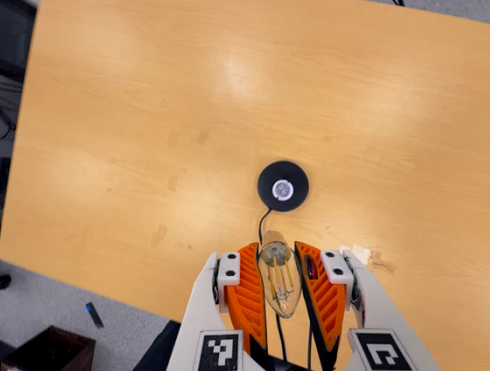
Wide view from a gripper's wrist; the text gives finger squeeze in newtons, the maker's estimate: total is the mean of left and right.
{"total": 20.3, "left": 21.2, "right": 19.4}